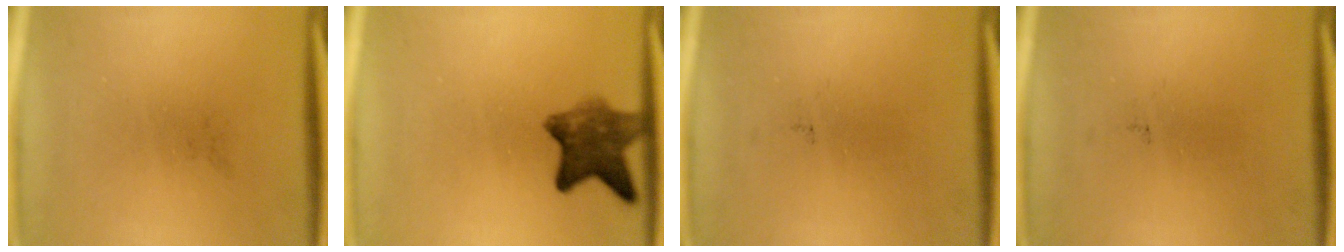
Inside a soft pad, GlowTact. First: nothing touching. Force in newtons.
{"total": 6.8}
{"total": 0.0}
{"total": 0.0}